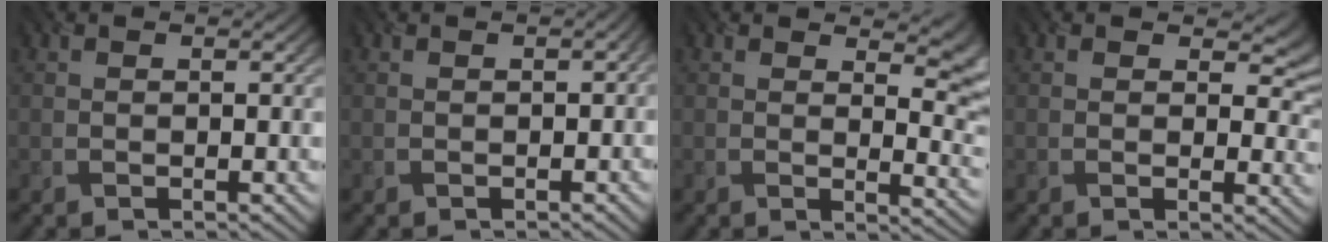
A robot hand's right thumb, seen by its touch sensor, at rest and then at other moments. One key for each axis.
{"total": 1.2, "fx": -0.6, "fy": 0.8, "fz": 0.5, "tx": -0.011, "ty": -0.009, "tz": -0.004}
{"total": 7.1, "fx": 4.0, "fy": 3.1, "fz": 5.0, "tx": -0.051, "ty": -0.012, "tz": 0.069}
{"total": 4.1, "fx": 1.9, "fy": 2.8, "fz": 2.4, "tx": -0.029, "ty": -0.012, "tz": 0.025}